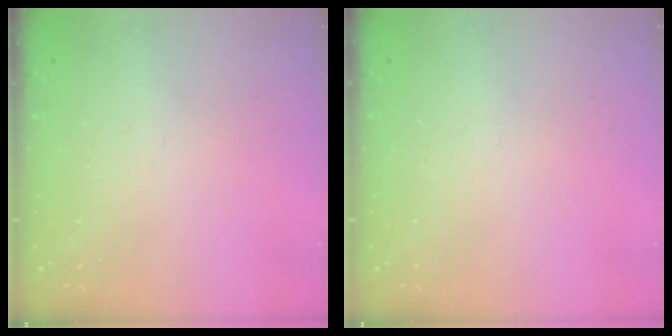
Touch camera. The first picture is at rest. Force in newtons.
{"total": 0.0}